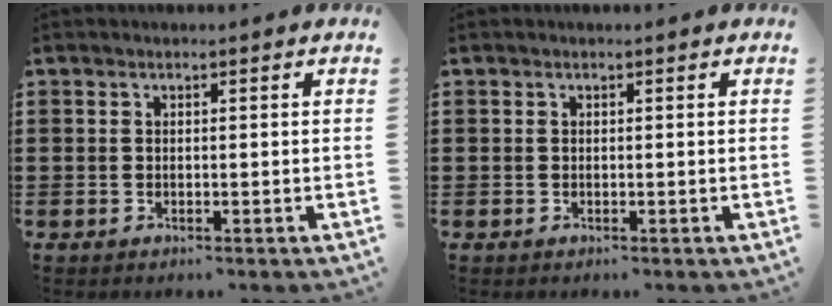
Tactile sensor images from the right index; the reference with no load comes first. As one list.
[{"total": 0.0}]